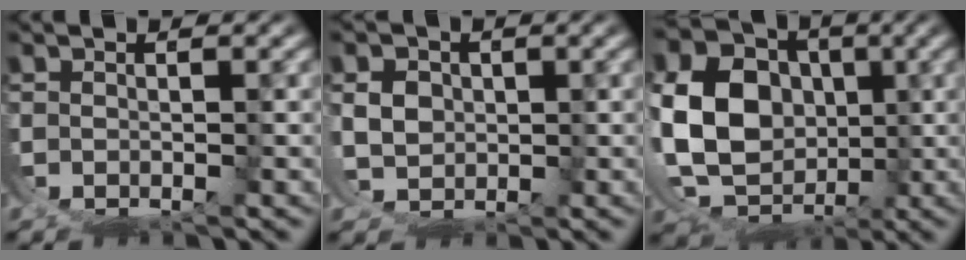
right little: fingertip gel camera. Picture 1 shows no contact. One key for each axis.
{"total": 2.7, "fx": 0.8, "fy": 1.8, "fz": 1.9, "tx": -0.031, "ty": -0.014, "tz": 0.027}
{"total": 13.3, "fx": 0.0, "fy": 10.1, "fz": 8.7, "tx": -0.163, "ty": -0.045, "tz": 0.016}